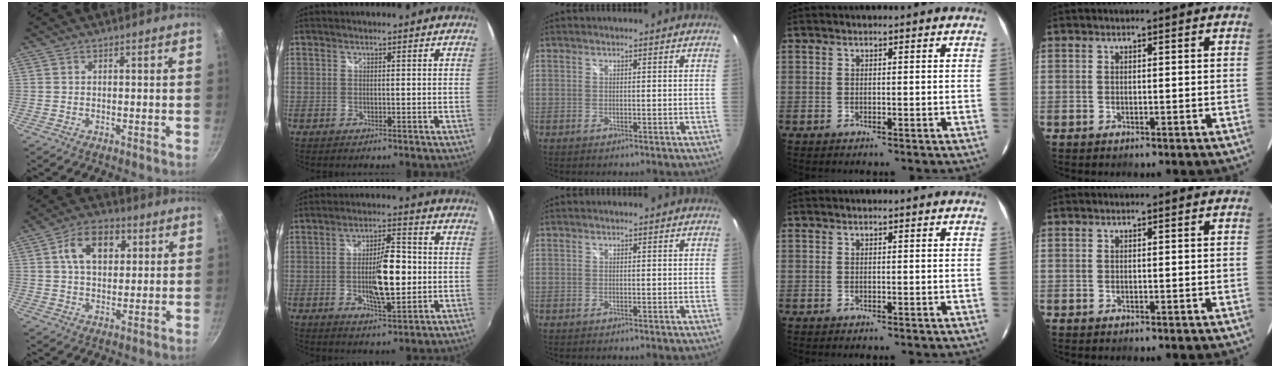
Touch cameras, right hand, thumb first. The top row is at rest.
{"thumb": {"total": 10.6, "force": [3.3, 7.1, 7.2], "torque": [-0.094, 0.003, 0.046]}, "index": {"total": 11.3, "force": [-1.3, 3.6, 10.7], "torque": [-0.183, -0.001, -0.019]}}